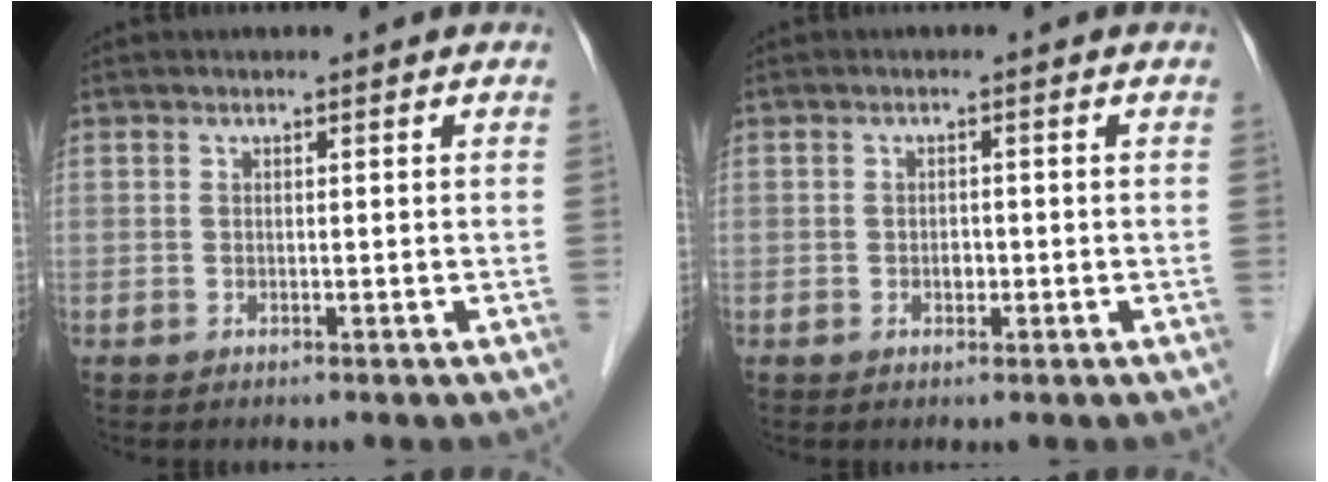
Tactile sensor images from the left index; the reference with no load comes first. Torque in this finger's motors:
{"motor_torque": [0.34, 0.21, 0.02, -0.01]}